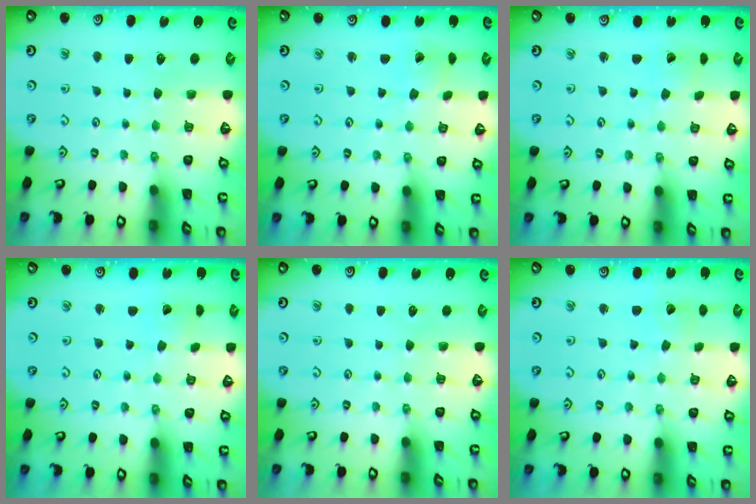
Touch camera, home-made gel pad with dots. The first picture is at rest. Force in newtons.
{"total": 0.7, "press": 0.7, "slide": 0.1}
{"total": 1.5, "press": 1.5, "slide": 0.1}
{"total": 1.9, "press": 1.9, "slide": 0.1}
{"total": 0.0}
{"total": 1.6, "press": 1.6, "slide": 0.1}